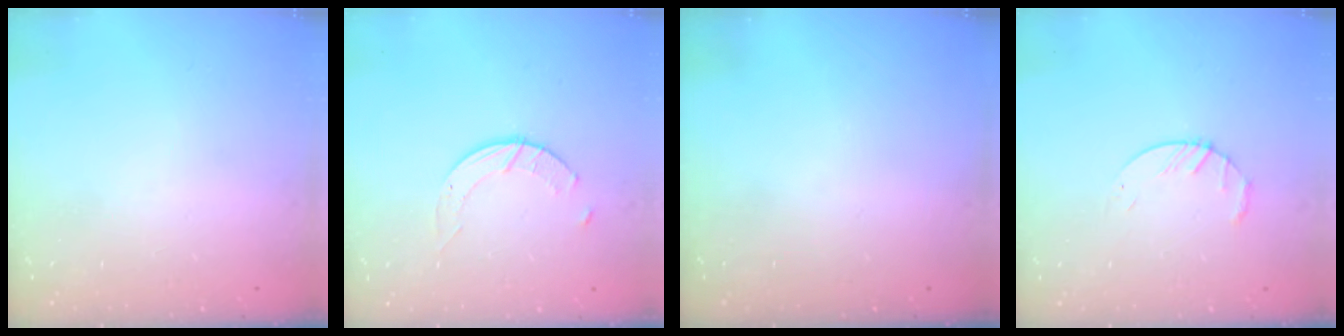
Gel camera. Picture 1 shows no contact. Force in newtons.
{"total": 4.1, "press": 4.1, "slide": 0.4}
{"total": 0.0}
{"total": 4.3, "press": 4.2, "slide": 0.6}